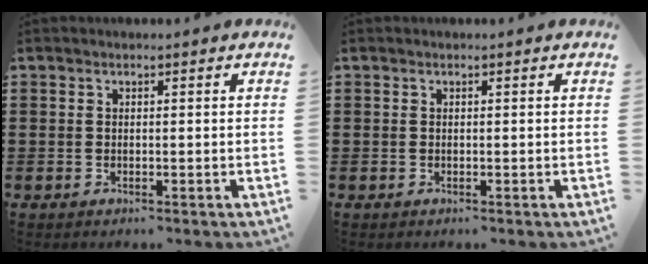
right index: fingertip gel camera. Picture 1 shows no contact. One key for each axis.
{"total": 0.0}